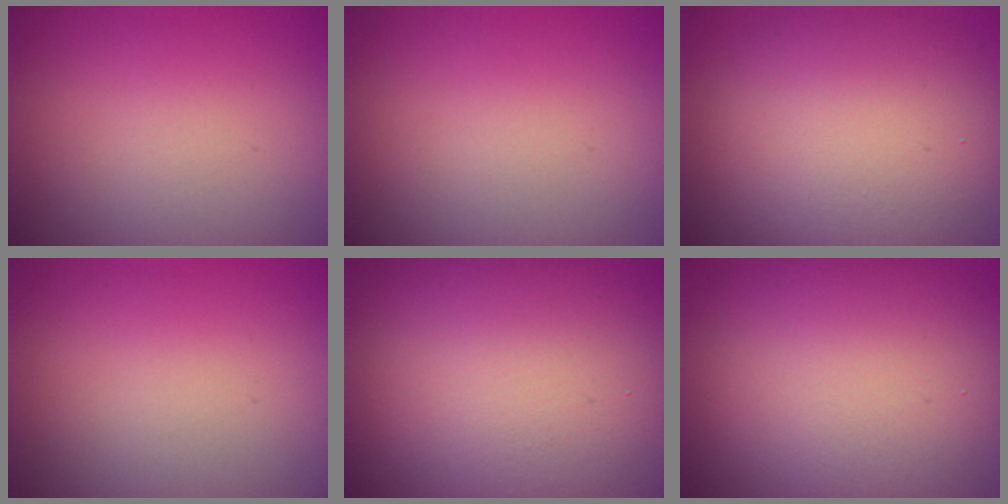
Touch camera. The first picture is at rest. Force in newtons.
{"total": 0.0}
{"total": 11.2, "press": 11.2, "slide": 0.7}
{"total": 0.0}
{"total": 21.8, "press": 21.8, "slide": 1.0}
{"total": 16.0, "press": 16.0, "slide": 1.3}